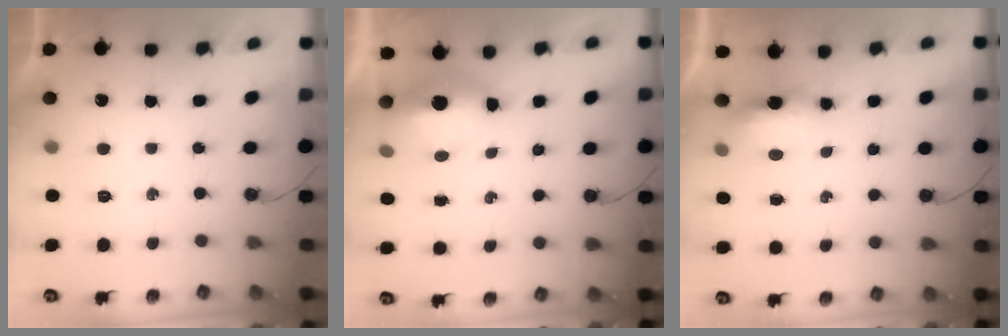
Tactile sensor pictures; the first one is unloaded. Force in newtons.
{"total": 7.4, "press": 7.4, "slide": 0.8}
{"total": 8.5, "press": 6.8, "slide": 5.0}